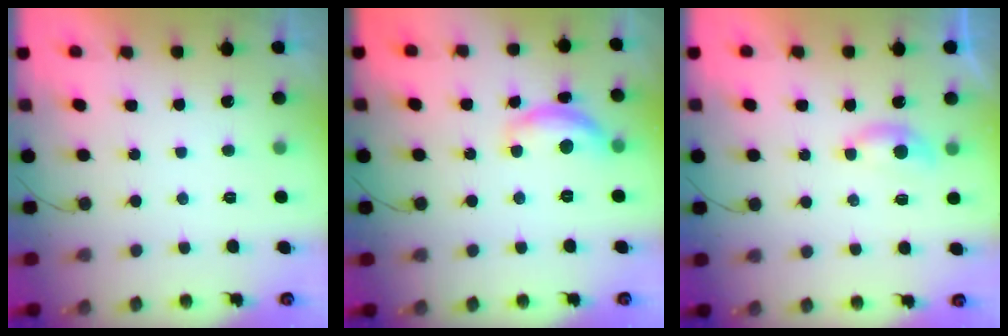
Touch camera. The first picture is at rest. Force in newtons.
{"total": 12.0, "press": 12.0, "slide": 0.6}
{"total": 3.9, "press": 3.9, "slide": 0.6}